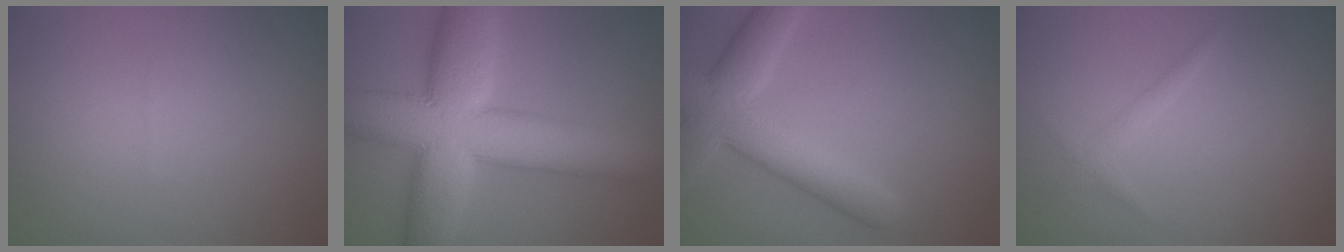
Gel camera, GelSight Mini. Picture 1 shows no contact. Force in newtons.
{"total": 13.2, "press": 13.2, "slide": 0.4}
{"total": 6.7, "press": 6.7, "slide": 0.5}
{"total": 1.1, "press": 1.1, "slide": 0.0}